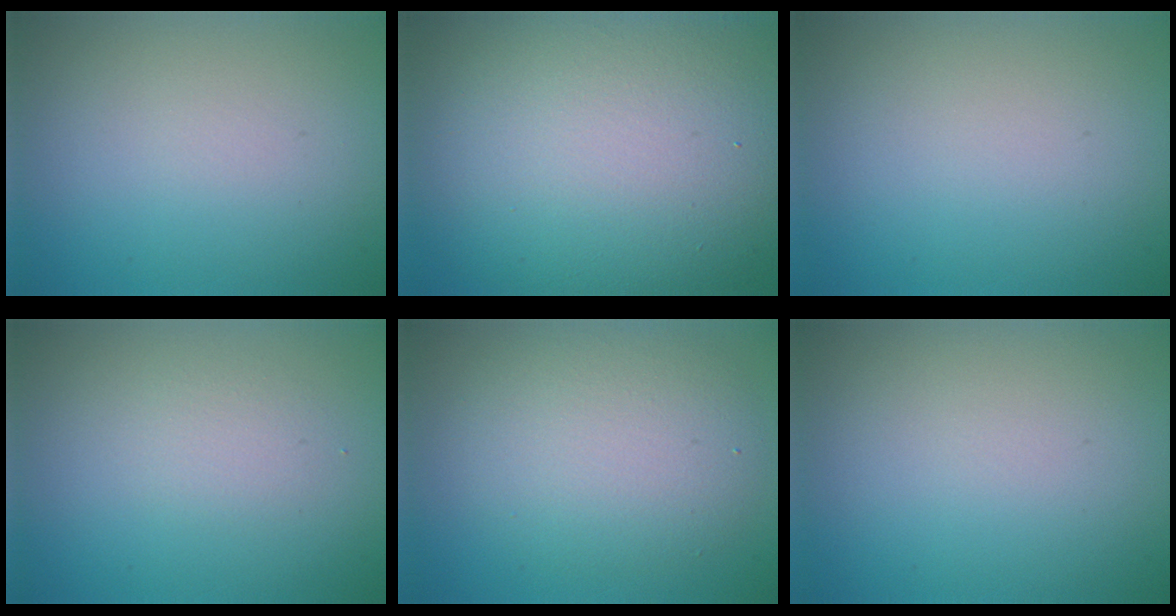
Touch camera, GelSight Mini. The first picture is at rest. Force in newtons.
{"total": 16.7, "press": 16.7, "slide": 0.9}
{"total": 0.0}
{"total": 1.3, "press": 1.3, "slide": 0.1}
{"total": 5.4, "press": 5.4, "slide": 0.2}
{"total": 0.0}